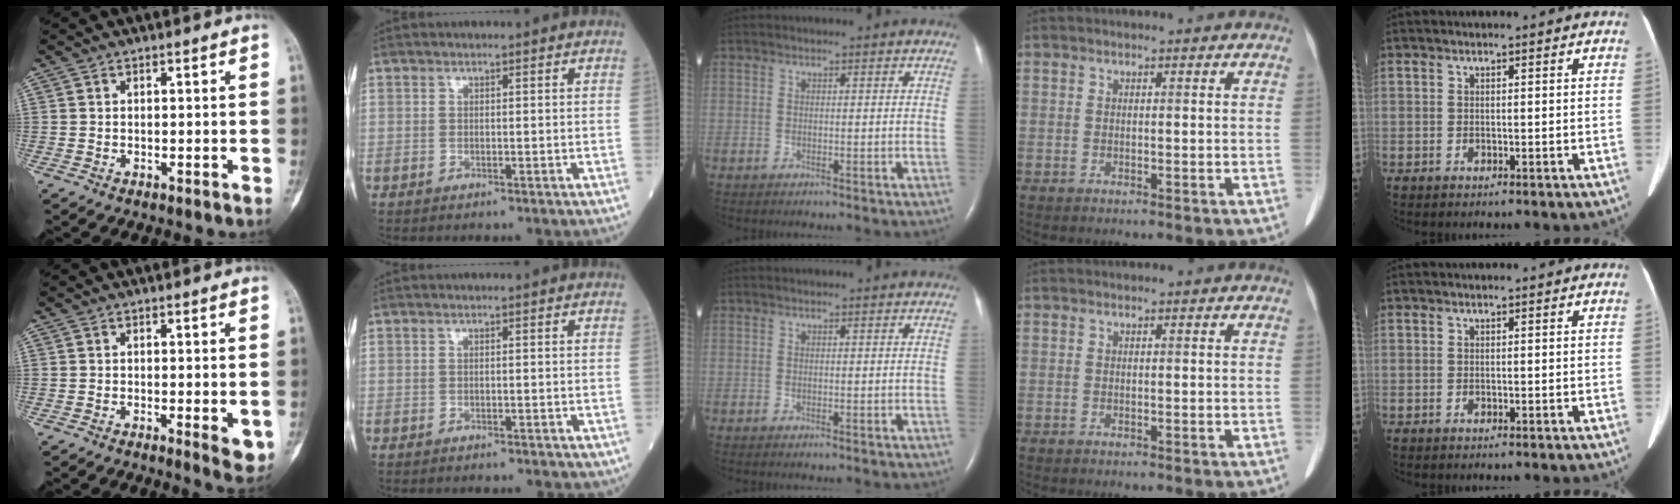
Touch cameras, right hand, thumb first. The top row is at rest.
{"thumb": {"total": 4.4, "force": [-0.9, 1.3, 4.1], "torque": [-0.050, -0.010, -0.012]}, "index": {"total": 0.9, "force": [-0.6, 0.4, 0.5], "torque": [-0.008, 0.000, -0.004]}}